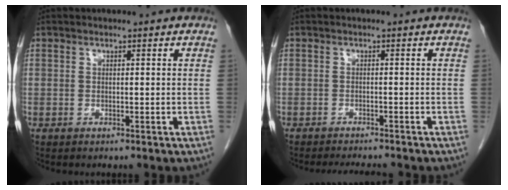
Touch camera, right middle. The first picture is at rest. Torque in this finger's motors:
{"motor_torque": [0.08, -0.06, 0.01, 0.00]}